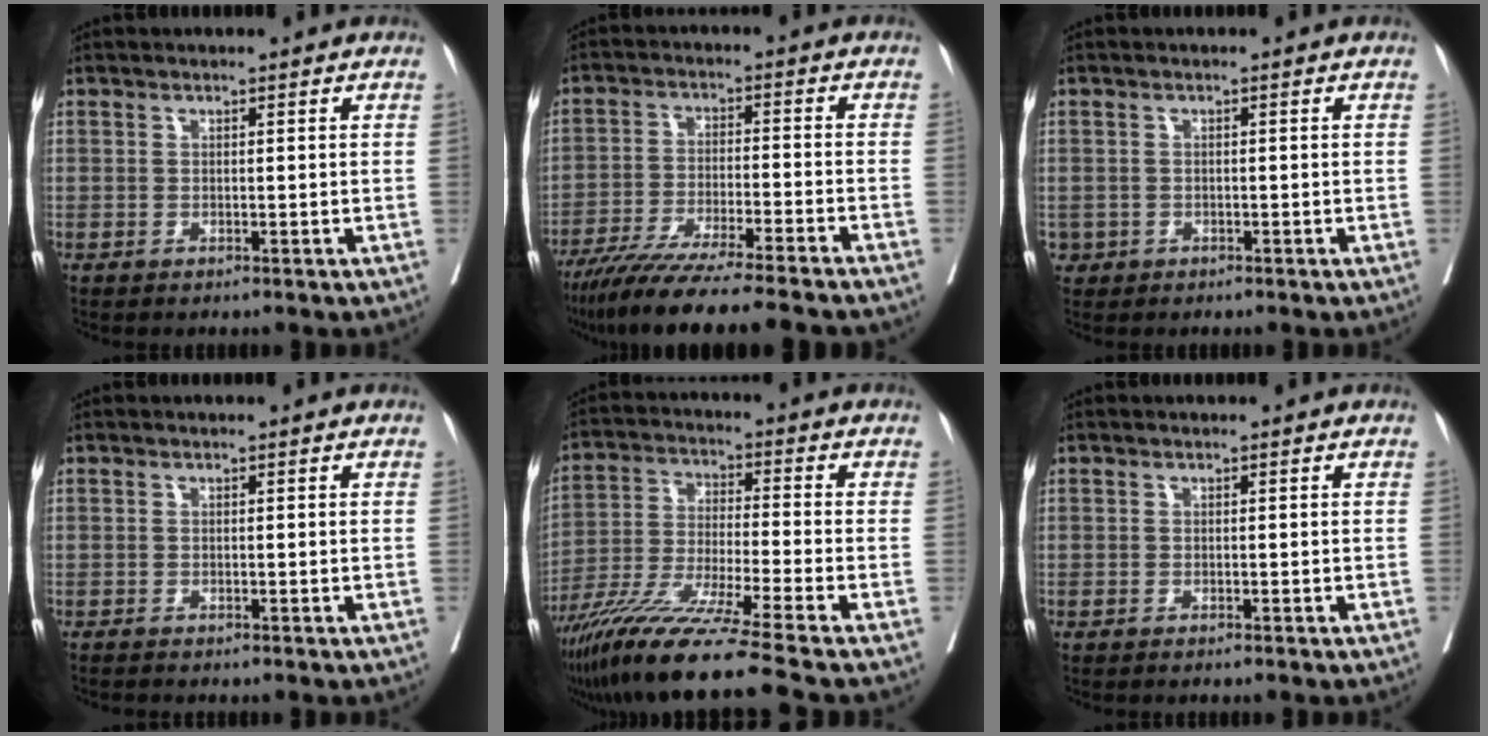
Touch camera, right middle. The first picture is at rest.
{"total": 15.8, "force": [-13.4, -0.4, 8.3], "torque": [-0.129, -0.043, -0.214]}
{"total": 1.5, "force": [-0.6, 1.3, 0.1], "torque": [-0.003, 0.005, -0.007]}
{"total": 0.6, "force": [-0.6, -0.1, 0.1], "torque": [-0.008, -0.002, -0.014]}
{"total": 15.6, "force": [-12.3, -2.4, 9.4], "torque": [-0.184, -0.046, -0.219]}
{"total": 0.8, "force": [-0.6, 0.0, 0.4], "torque": [-0.008, -0.002, -0.008]}